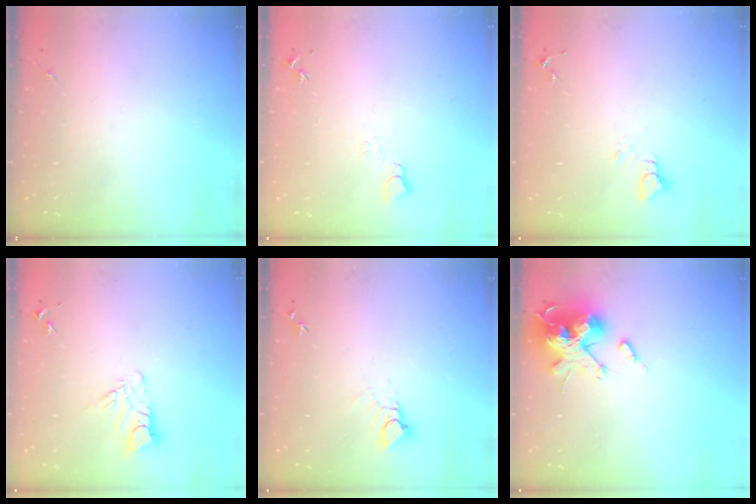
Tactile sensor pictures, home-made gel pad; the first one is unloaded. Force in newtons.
{"total": 3.7, "press": 3.7, "slide": 0.4}
{"total": 3.1, "press": 3.1, "slide": 0.1}
{"total": 7.0, "press": 7.0, "slide": 0.7}
{"total": 4.0, "press": 3.9, "slide": 0.4}
{"total": 19.6, "press": 19.6, "slide": 0.1}